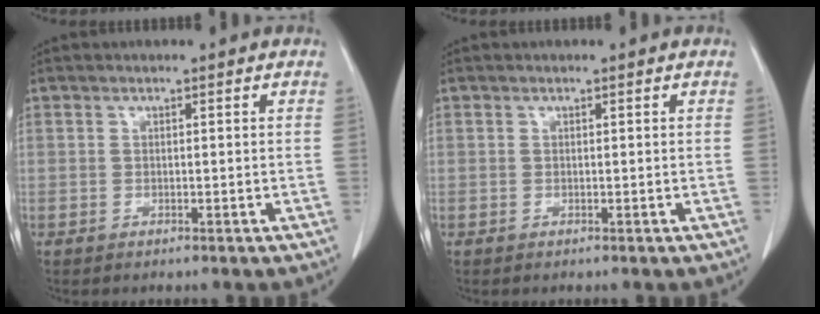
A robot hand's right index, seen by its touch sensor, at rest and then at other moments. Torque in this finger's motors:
{"motor_torque": [0.10, 0.00, -0.02, 0.01]}